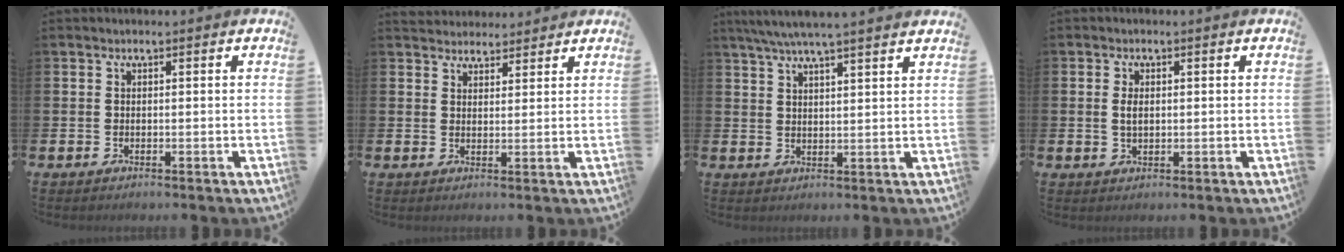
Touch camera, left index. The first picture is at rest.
{"total": 3.6, "force": [3.4, 1.1, -0.2], "torque": [0.003, -0.013, 0.060]}
{"total": 5.2, "force": [4.8, -0.5, 1.8], "torque": [-0.057, -0.011, 0.088]}
{"total": 1.8, "force": [0.5, 1.0, 1.5], "torque": [-0.015, -0.001, 0.003]}